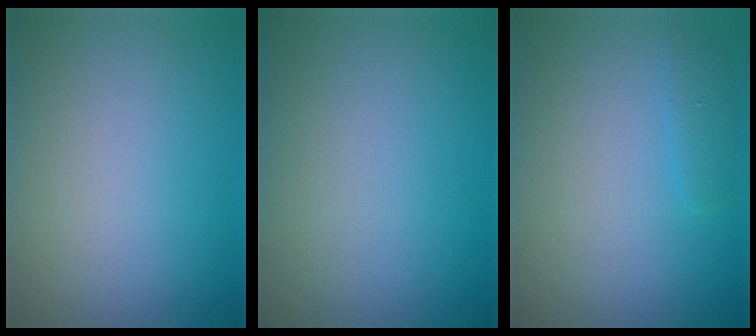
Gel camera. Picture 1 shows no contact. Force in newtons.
{"total": 0.0}
{"total": 1.1, "press": 1.1, "slide": 0.1}